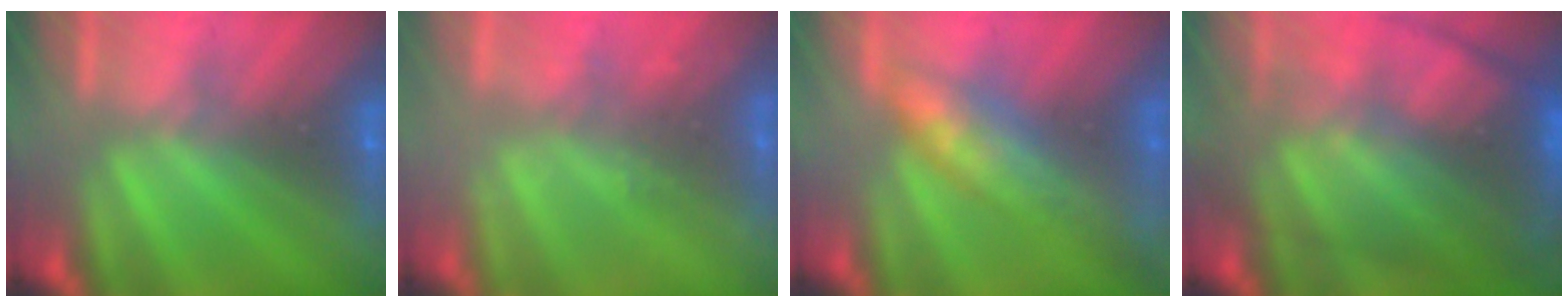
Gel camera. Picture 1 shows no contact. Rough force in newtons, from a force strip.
{"total": 2.3}
{"total": 9.0}
{"total": 7.8}